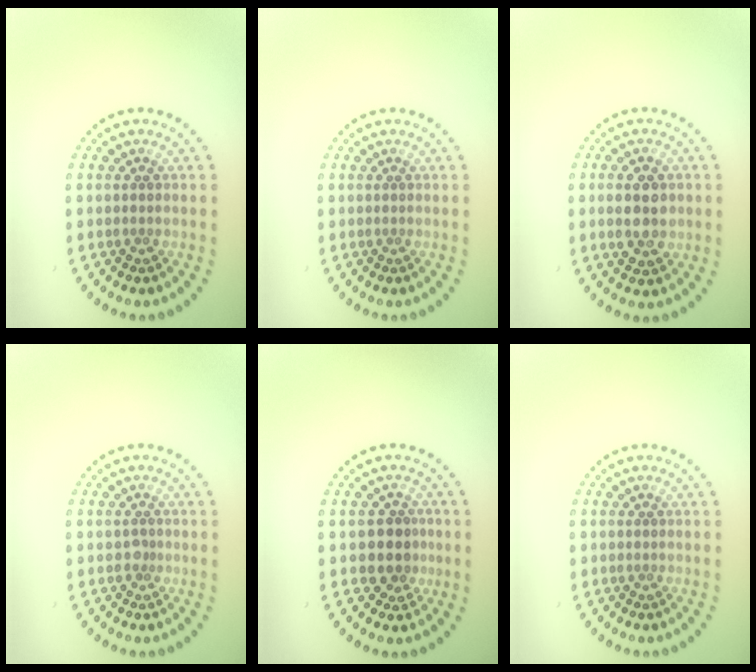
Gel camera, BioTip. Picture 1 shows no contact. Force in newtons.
{"total": 0.0}
{"total": 3.2, "press": 3.2, "slide": 0.1}
{"total": 0.7, "press": 0.5, "slide": 0.5}
{"total": 2.6, "press": 2.3, "slide": 1.3}
{"total": 0.0}